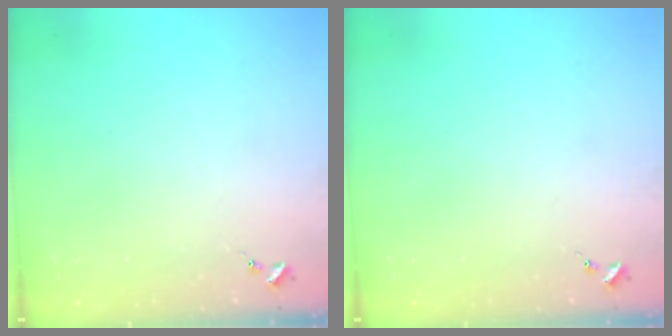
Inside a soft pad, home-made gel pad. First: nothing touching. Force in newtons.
{"total": 0.0}